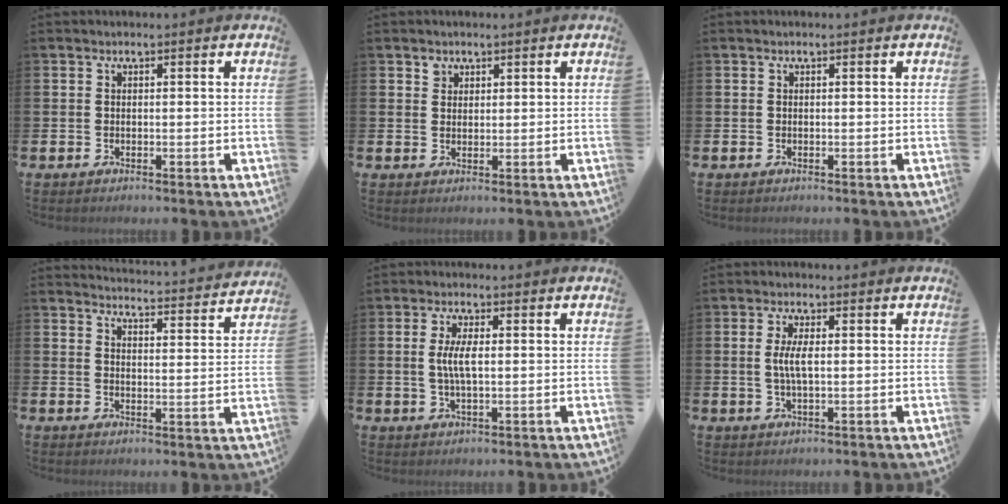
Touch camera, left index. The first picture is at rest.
{"total": 1.8, "force": [1.5, 1.0, 0.0], "torque": [0.023, -0.006, 0.025]}
{"total": 0.0}
{"total": 4.1, "force": [4.1, -0.1, 0.3], "torque": [-0.016, -0.037, 0.068]}
{"total": 3.9, "force": [0.4, 1.3, 3.6], "torque": [-0.071, 0.007, 0.004]}
{"total": 3.5, "force": [0.4, 1.2, 3.3], "torque": [-0.065, 0.005, 0.004]}